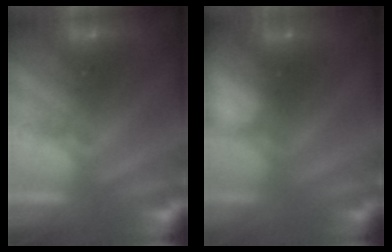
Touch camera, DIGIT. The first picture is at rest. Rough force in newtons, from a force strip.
{"total": 7.5}